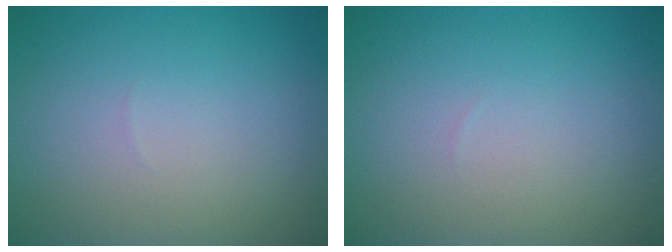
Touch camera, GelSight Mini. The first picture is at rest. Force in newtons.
{"total": 0.0}